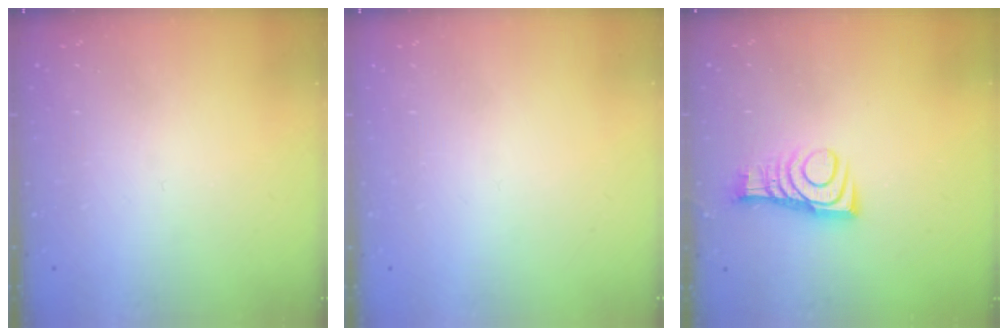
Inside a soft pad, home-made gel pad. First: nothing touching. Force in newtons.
{"total": 1.7, "press": 1.6, "slide": 0.1}
{"total": 10.8, "press": 10.8, "slide": 0.4}